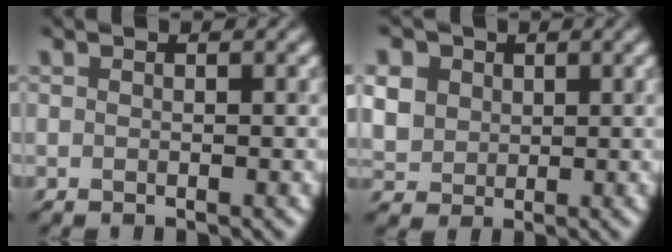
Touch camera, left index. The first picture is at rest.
{"total": 5.7, "force": [2.0, 4.6, 2.5], "torque": [-0.087, 0.018, 0.038]}